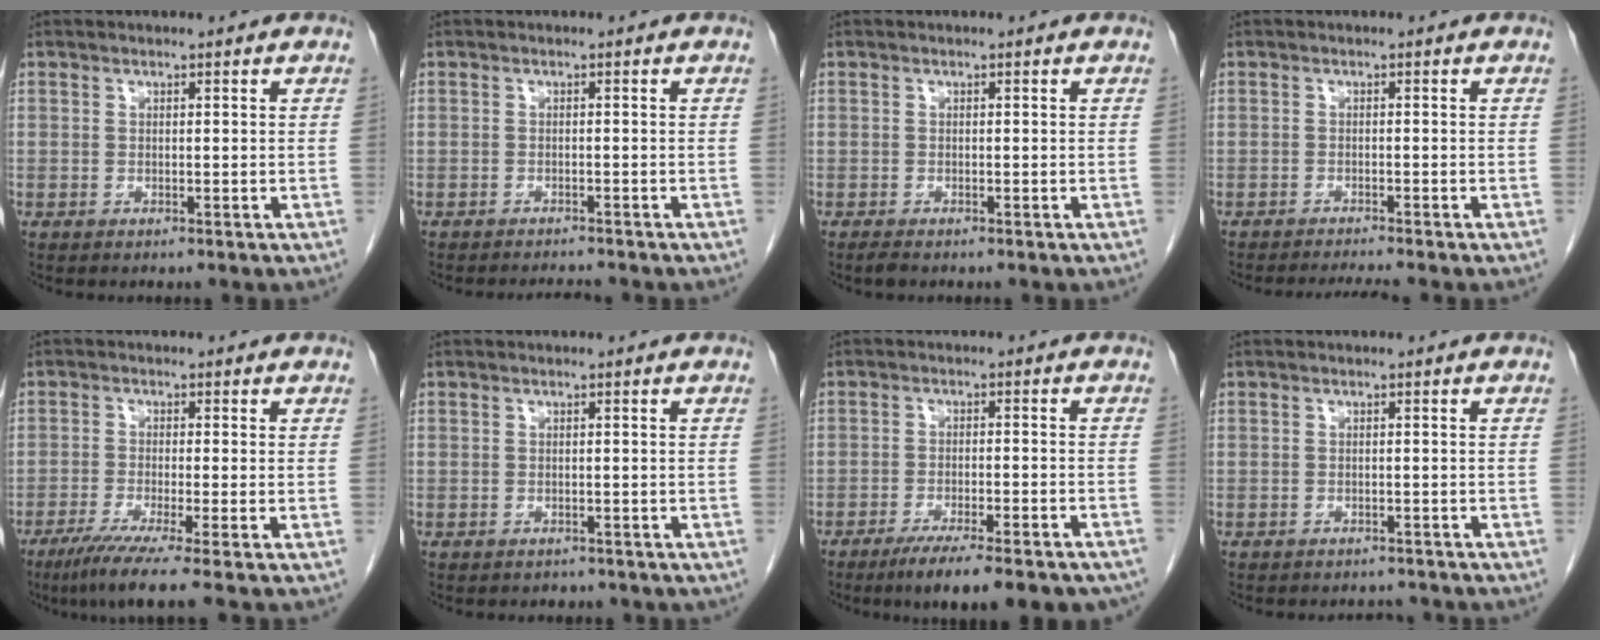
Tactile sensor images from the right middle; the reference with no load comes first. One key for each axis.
{"total": 2.9, "fx": -2.9, "fy": 0.0, "fz": 0.6, "tx": -0.008, "ty": -0.009, "tz": -0.041}
{"total": 1.1, "fx": -0.9, "fy": 0.3, "fz": 0.6, "tx": -0.018, "ty": -0.003, "tz": -0.015}
{"total": 3.5, "fx": -3.2, "fy": -0.9, "fz": 1.0, "tx": -0.017, "ty": -0.012, "tz": -0.052}
{"total": 7.0, "fx": -5.1, "fy": -1.1, "fz": 4.7, "tx": -0.075, "ty": -0.022, "tz": -0.089}
{"total": 2.6, "fx": -2.2, "fy": 1.4, "fz": 0.4, "tx": -0.013, "ty": 0.003, "tz": -0.024}
{"total": 14.0, "fx": -11.3, "fy": 2.3, "fz": 7.9, "tx": -0.084, "ty": -0.006, "tz": -0.158}
{"total": 4.0, "fx": -3.7, "fy": 1.2, "fz": 0.5, "tx": -0.004, "ty": 0.000, "tz": -0.047}